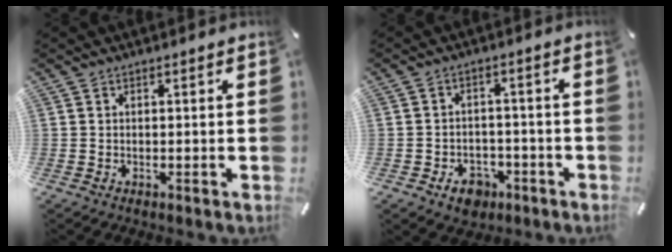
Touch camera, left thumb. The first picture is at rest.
{"total": 6.2, "force": [-3.3, 4.5, 2.7], "torque": [-0.056, 0.015, -0.061]}